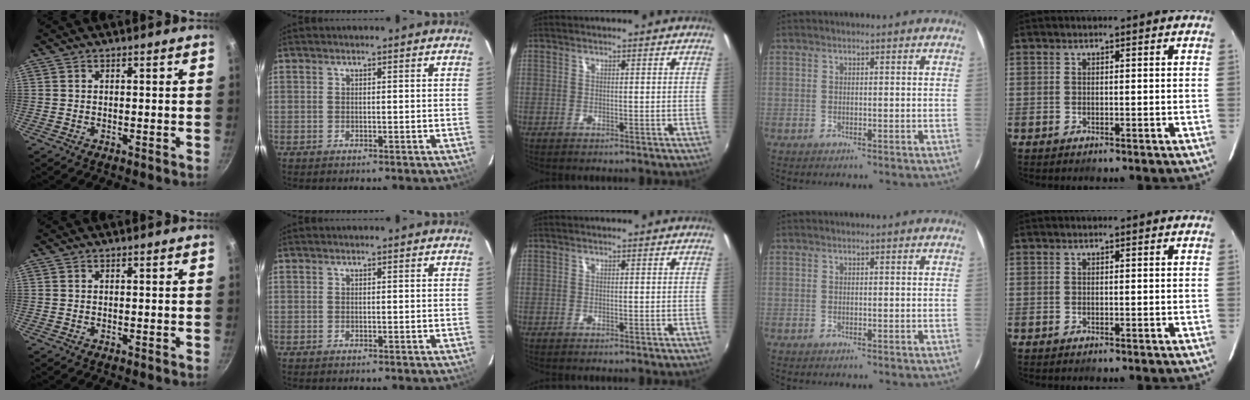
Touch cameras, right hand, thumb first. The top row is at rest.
{}